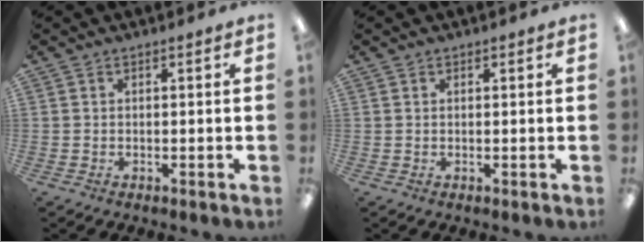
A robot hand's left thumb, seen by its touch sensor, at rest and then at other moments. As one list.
[{"total": 0.6, "force": [0.5, 0.3, 0.2], "torque": [-0.004, 0.003, 0.009]}]